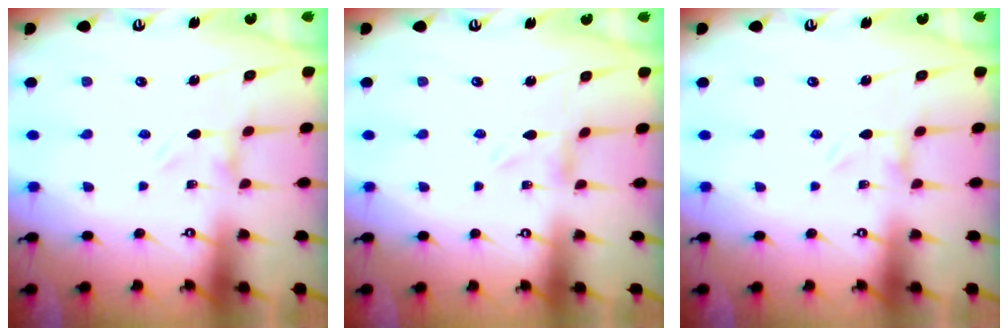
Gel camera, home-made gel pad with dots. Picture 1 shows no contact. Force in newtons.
{"total": 0.0}
{"total": 0.0}